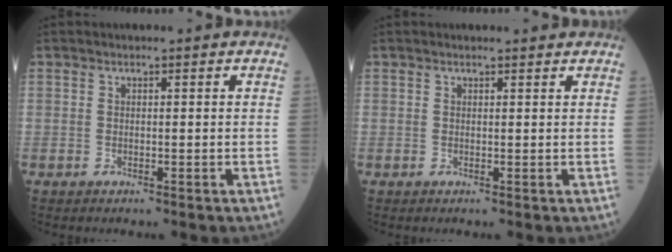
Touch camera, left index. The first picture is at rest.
{"total": 2.1, "force": [2.1, 0.2, 0.5], "torque": [-0.008, 0.010, 0.022]}